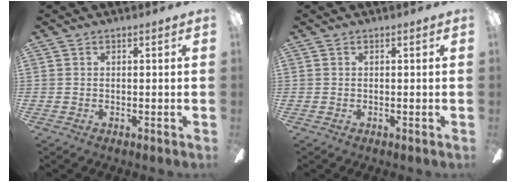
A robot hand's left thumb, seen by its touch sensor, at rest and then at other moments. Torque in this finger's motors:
{"motor_torque": [0.00, 0.00, 0.03, -0.03, 0.00]}